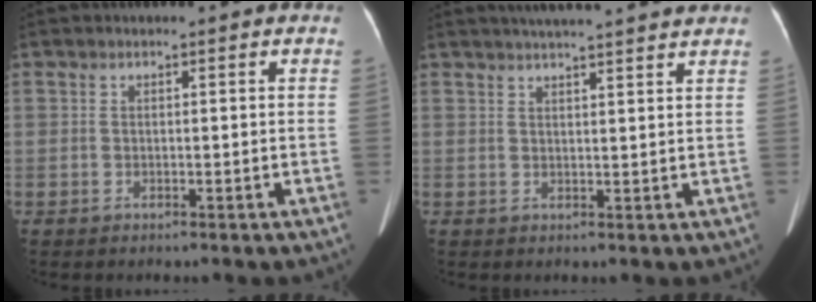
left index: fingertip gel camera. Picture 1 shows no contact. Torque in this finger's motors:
{"motor_torque": [-0.05, -0.37, 0.11, 0.05]}